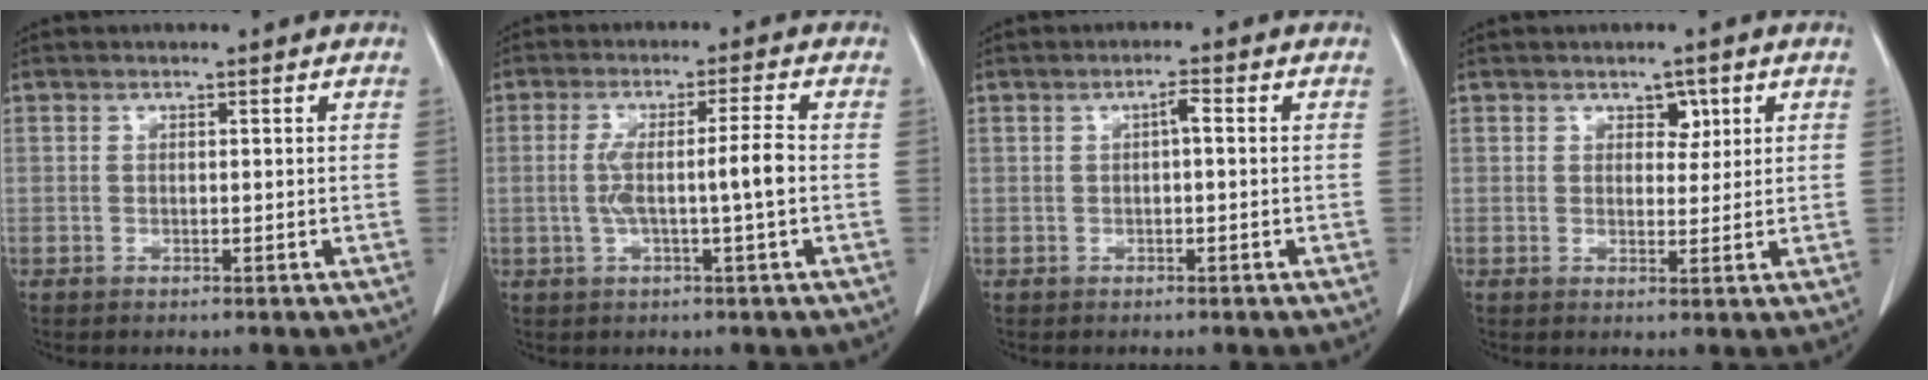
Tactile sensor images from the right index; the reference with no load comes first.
{"total": 5.9, "force": [-0.9, -0.5, 5.8], "torque": [-0.114, 0.013, -0.013]}
{"total": 1.6, "force": [0.1, 0.3, 1.5], "torque": [-0.025, 0.005, 0.001]}
{"total": 2.4, "force": [1.2, 1.6, 1.3], "torque": [-0.011, 0.001, 0.016]}